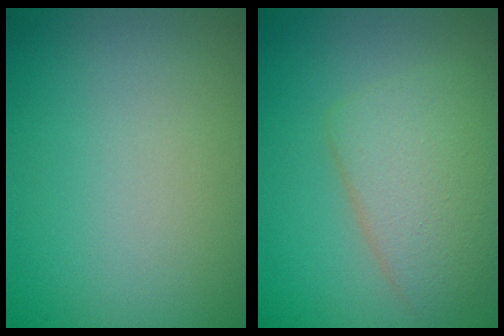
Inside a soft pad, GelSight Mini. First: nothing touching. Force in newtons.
{"total": 4.8, "press": 4.8, "slide": 0.1}